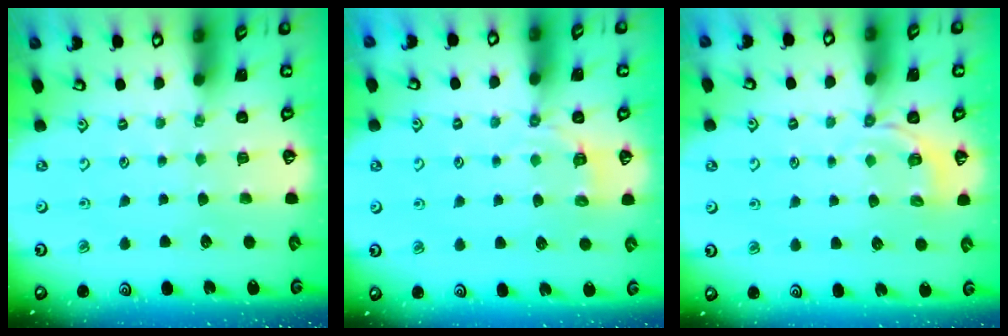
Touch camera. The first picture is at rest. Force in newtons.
{"total": 3.7, "press": 2.9, "slide": 2.2}
{"total": 2.8, "press": 2.1, "slide": 1.8}